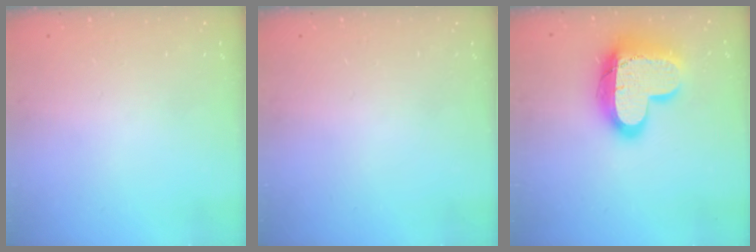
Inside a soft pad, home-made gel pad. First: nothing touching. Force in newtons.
{"total": 0.0}
{"total": 19.1, "press": 19.0, "slide": 1.5}